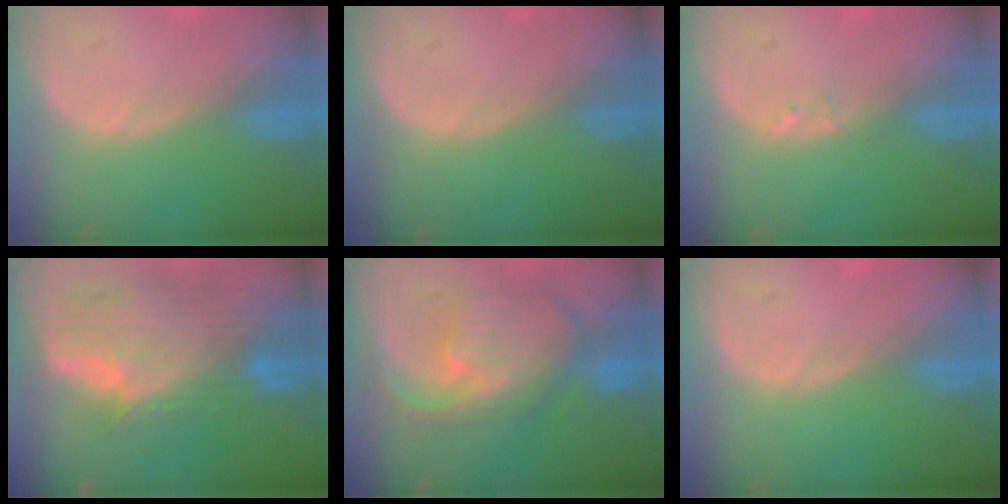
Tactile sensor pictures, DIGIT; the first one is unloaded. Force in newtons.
{"total": 0.0}
{"total": 1.0, "press": 1.0, "slide": 0.2}
{"total": 11.8, "press": 10.1, "slide": 6.1}
{"total": 10.8, "press": 9.6, "slide": 5.0}
{"total": 0.0}